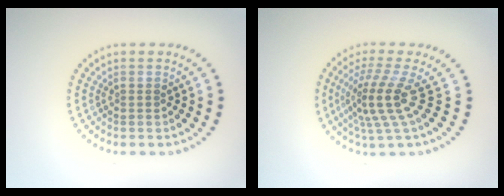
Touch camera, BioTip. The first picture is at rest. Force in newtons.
{"total": 4.1, "press": 2.9, "slide": 2.9}